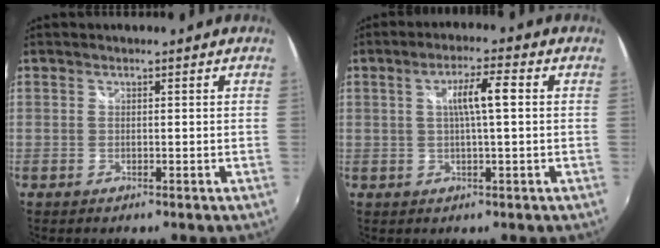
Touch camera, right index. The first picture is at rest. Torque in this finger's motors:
{"motor_torque": [0.15, -0.12, 0.34, 0.09]}